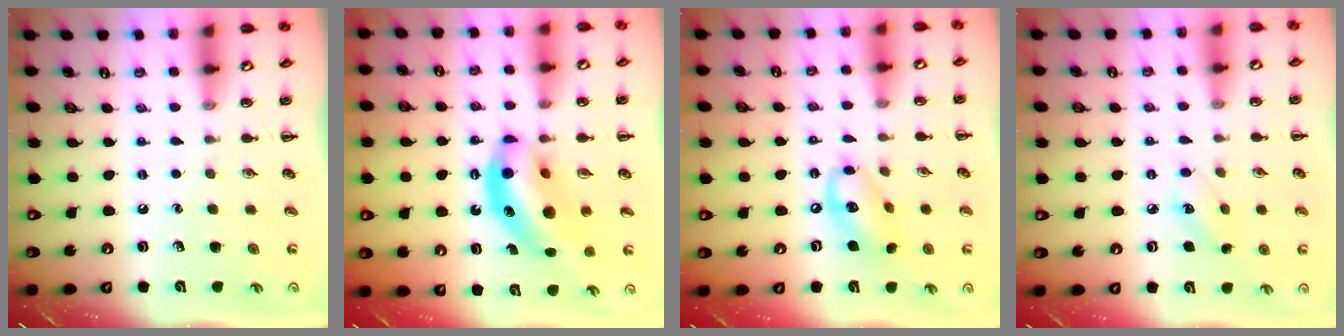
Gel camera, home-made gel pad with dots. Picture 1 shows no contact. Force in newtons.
{"total": 13.4, "press": 12.9, "slide": 3.5}
{"total": 12.2, "press": 12.0, "slide": 2.5}
{"total": 5.1, "press": 4.9, "slide": 1.3}